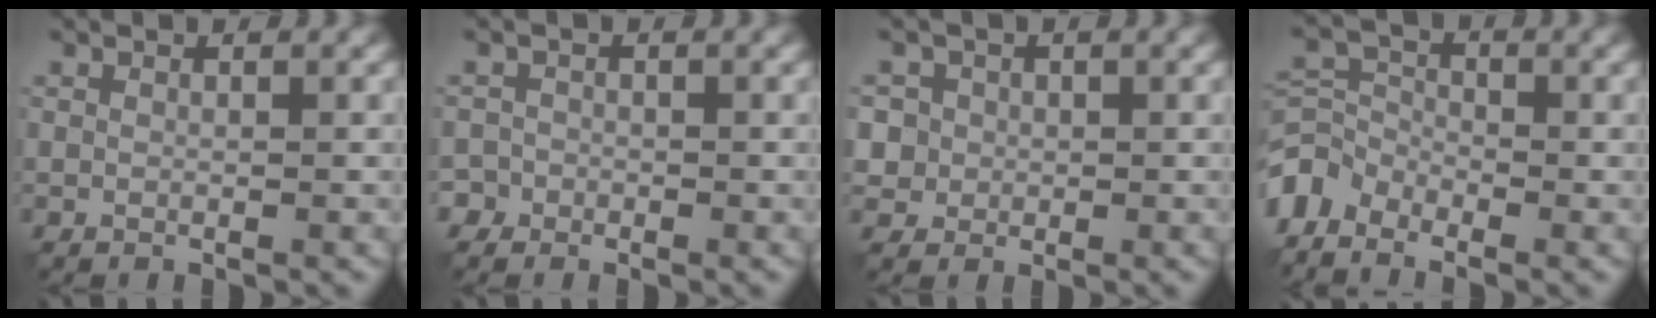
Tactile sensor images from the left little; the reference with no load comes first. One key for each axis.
{"total": 1.8, "fx": -1.2, "fy": 1.4, "fz": -0.1, "tx": 0.014, "ty": 0.008, "tz": -0.022}
{"total": 3.8, "fx": 0.7, "fy": 3.6, "fz": 0.9, "tx": -0.009, "ty": 0.020, "tz": 0.009}
{"total": 4.2, "fx": -3.4, "fy": 2.1, "fz": 1.3, "tx": -0.027, "ty": -0.002, "tz": -0.085}